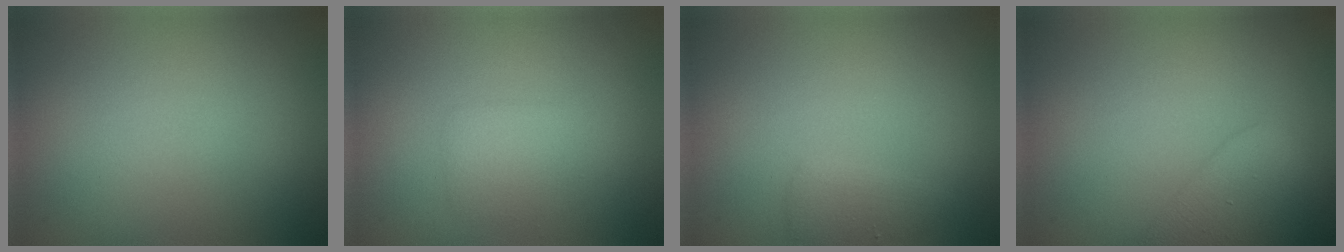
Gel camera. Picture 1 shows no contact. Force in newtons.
{"total": 1.9, "press": 1.9, "slide": 0.1}
{"total": 1.4, "press": 1.4, "slide": 0.1}
{"total": 4.1, "press": 4.1, "slide": 0.2}